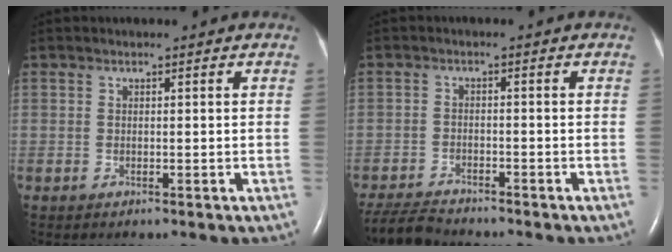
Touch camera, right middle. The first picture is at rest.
{"total": 5.7, "force": [-5.5, 0.4, 1.2], "torque": [-0.022, -0.023, -0.098]}